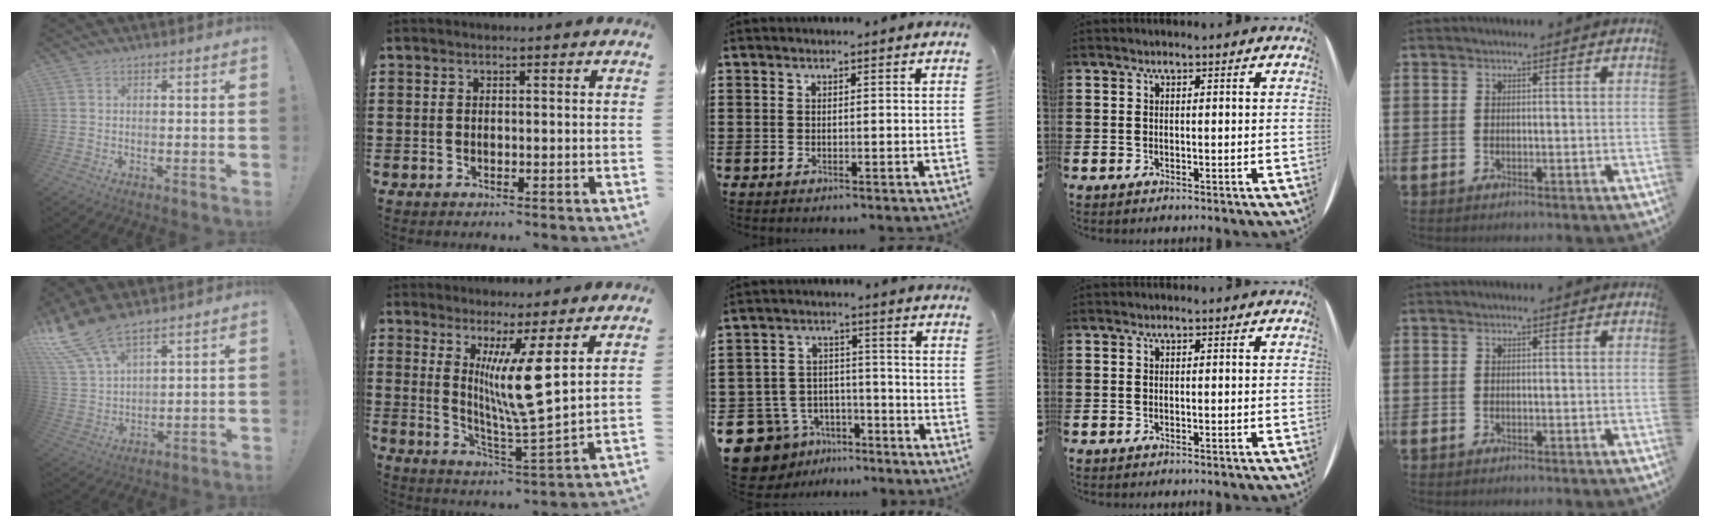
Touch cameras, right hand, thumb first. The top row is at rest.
{"thumb": {"total": 13.3, "force": [10.5, 5.0, 6.6], "torque": [-0.137, -0.057, 0.199]}, "index": {"total": 9.0, "force": [3.9, -0.6, 8.1], "torque": [-0.146, -0.030, 0.060]}, "middle": {"total": 8.4, "force": [-6.8, 4.8, 1.3], "torque": [-0.061, 0.020, -0.135]}}